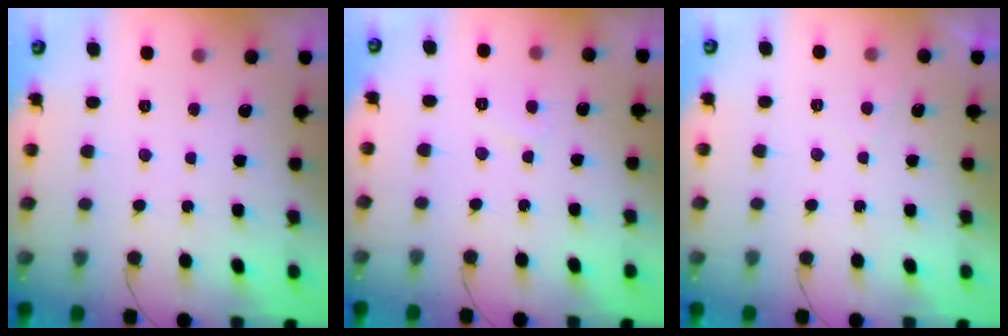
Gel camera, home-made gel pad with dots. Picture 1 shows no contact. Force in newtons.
{"total": 2.8, "press": 2.8, "slide": 0.3}
{"total": 0.9, "press": 0.7, "slide": 0.5}